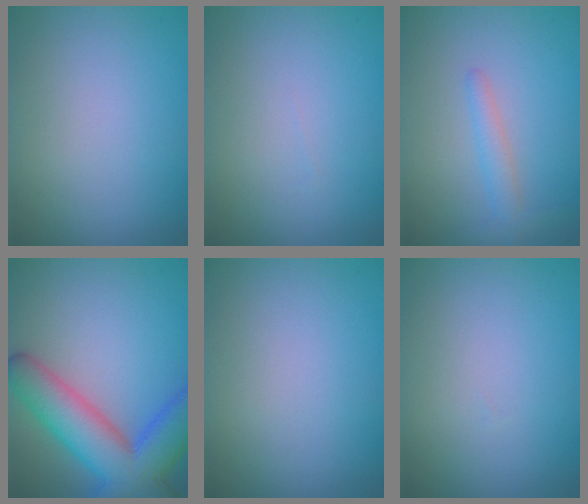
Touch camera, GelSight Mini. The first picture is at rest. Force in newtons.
{"total": 0.0}
{"total": 1.7, "press": 1.7, "slide": 0.1}
{"total": 9.9, "press": 9.9, "slide": 0.4}
{"total": 0.0}
{"total": 0.0}